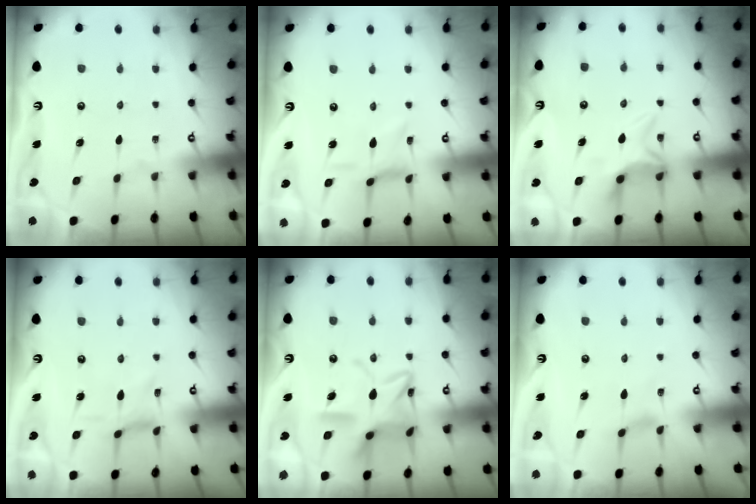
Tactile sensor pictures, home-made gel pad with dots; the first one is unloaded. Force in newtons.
{"total": 1.8, "press": 1.7, "slide": 0.4}
{"total": 6.0, "press": 5.8, "slide": 1.6}
{"total": 0.0}
{"total": 15.0, "press": 15.0, "slide": 1.3}
{"total": 0.0}